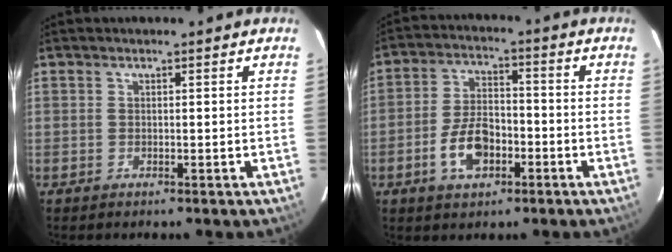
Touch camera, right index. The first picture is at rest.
{"total": 9.0, "force": [-3.8, 5.0, 6.5], "torque": [-0.133, 0.011, -0.061]}